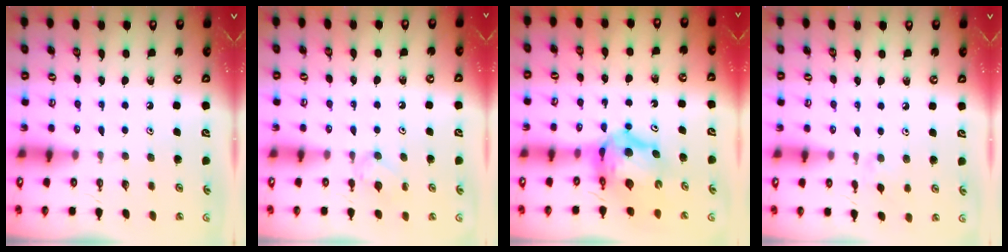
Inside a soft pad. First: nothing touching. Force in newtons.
{"total": 6.9, "press": 6.9, "slide": 0.9}
{"total": 10.3, "press": 10.2, "slide": 1.2}
{"total": 4.6, "press": 4.5, "slide": 0.8}